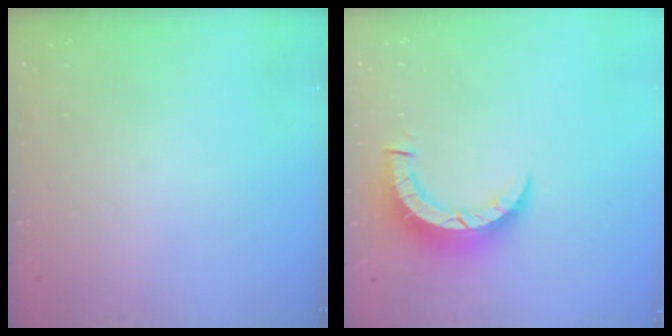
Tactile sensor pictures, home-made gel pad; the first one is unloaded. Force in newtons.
{"total": 7.7, "press": 7.6, "slide": 0.8}